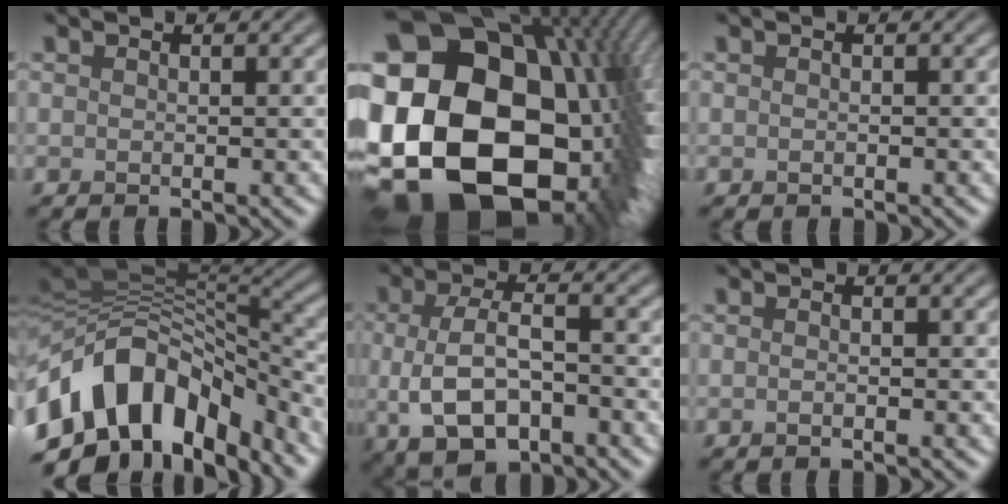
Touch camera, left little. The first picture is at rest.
{"total": 25.7, "force": [-1.1, 19.9, 16.2], "torque": [-0.318, -0.044, -0.041]}
{"total": 0.0}
{"total": 14.2, "force": [-6.1, 8.9, 9.3], "torque": [-0.179, 0.013, -0.097]}
{"total": 6.7, "force": [-1.3, 3.4, 5.5], "torque": [-0.107, -0.006, -0.027]}
{"total": 0.7, "force": [-0.3, 0.2, 0.6], "torque": [-0.010, -0.002, -0.007]}